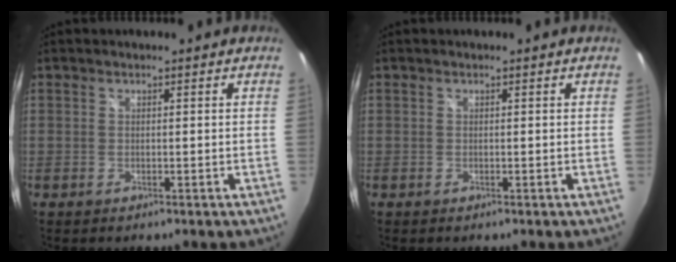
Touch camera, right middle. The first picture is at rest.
{"total": 0.0}